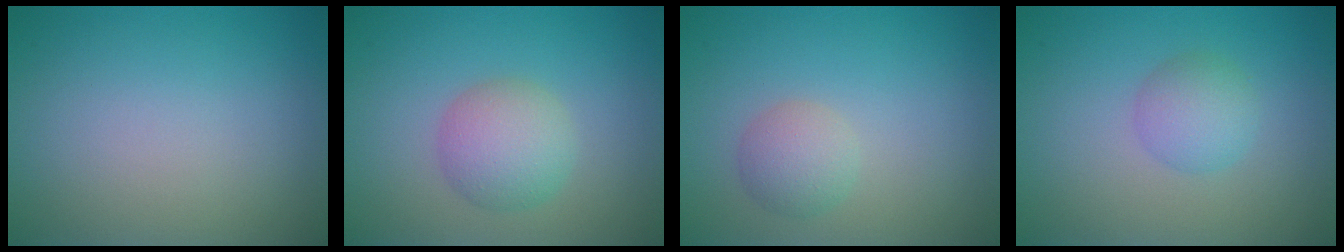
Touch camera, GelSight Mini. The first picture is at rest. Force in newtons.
{"total": 3.7, "press": 3.7, "slide": 0.1}
{"total": 2.1, "press": 2.1, "slide": 0.1}
{"total": 2.5, "press": 2.5, "slide": 0.1}